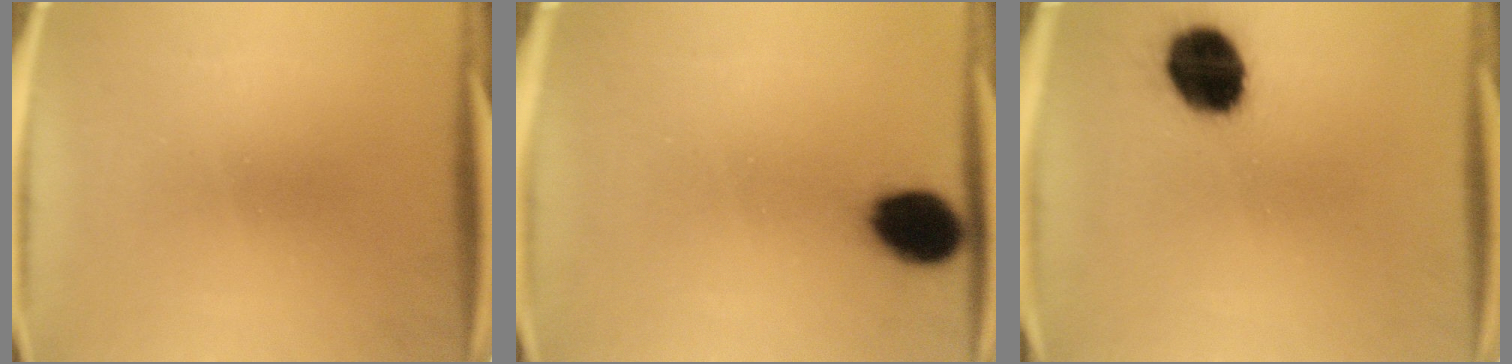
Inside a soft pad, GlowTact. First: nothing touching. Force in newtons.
{"total": 9.3}
{"total": 14.5}